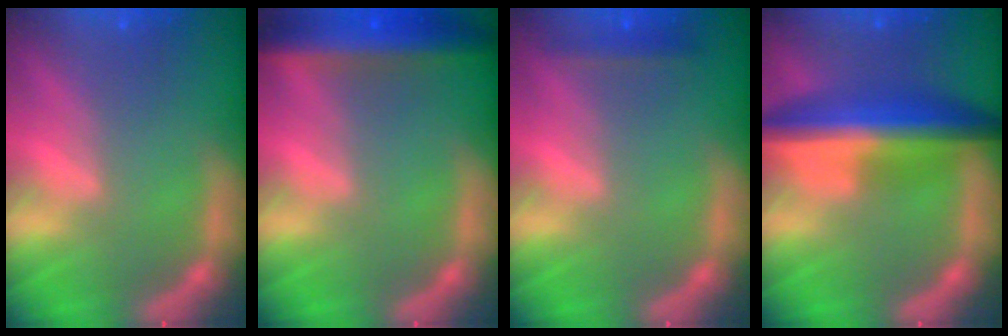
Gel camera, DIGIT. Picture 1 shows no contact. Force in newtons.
{"total": 6.4}
{"total": 1.4}
{"total": 8.5}